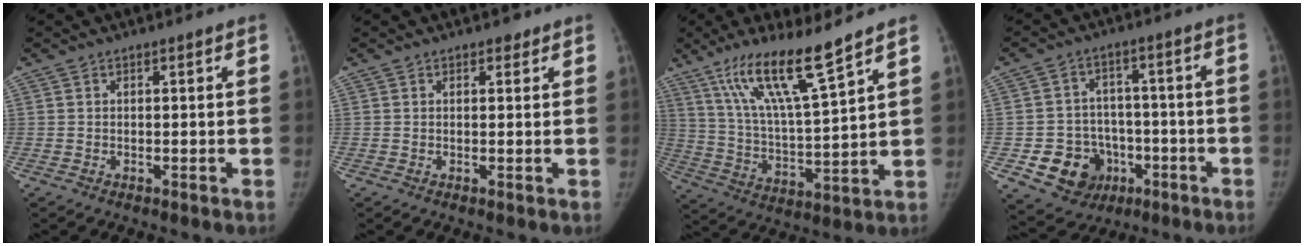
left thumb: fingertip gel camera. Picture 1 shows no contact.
{"total": 1.2, "force": [0.8, 0.8, 0.4], "torque": [0.004, -0.004, 0.007]}
{"total": 14.9, "force": [10.2, 1.3, 10.8], "torque": [-0.192, -0.057, 0.198]}
{"total": 11.8, "force": [-4.4, 10.1, 4.4], "torque": [-0.042, 0.030, -0.056]}